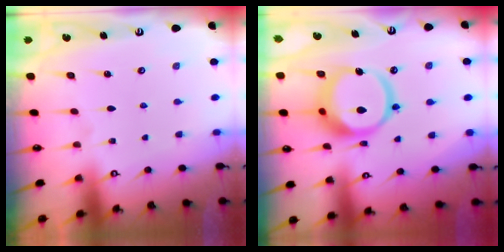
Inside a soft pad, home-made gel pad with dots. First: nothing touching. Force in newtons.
{"total": 16.6, "press": 16.5, "slide": 1.9}